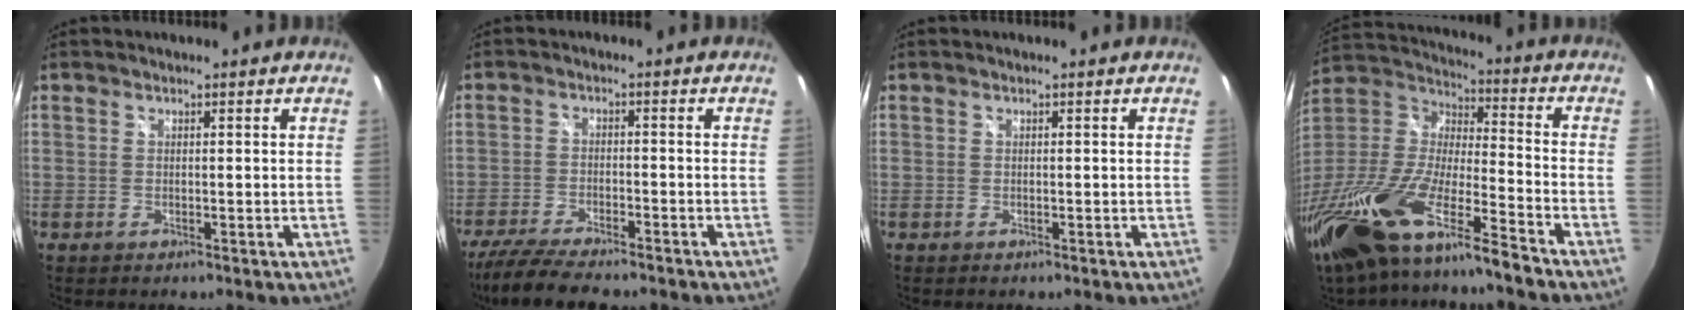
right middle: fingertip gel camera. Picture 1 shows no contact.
{"total": 11.5, "force": [-9.8, 1.9, 5.8], "torque": [-0.135, -0.030, -0.167]}
{"total": 0.0}
{"total": 24.9, "force": [-17.1, 5.1, 17.4], "torque": [-0.354, -0.044, -0.318]}